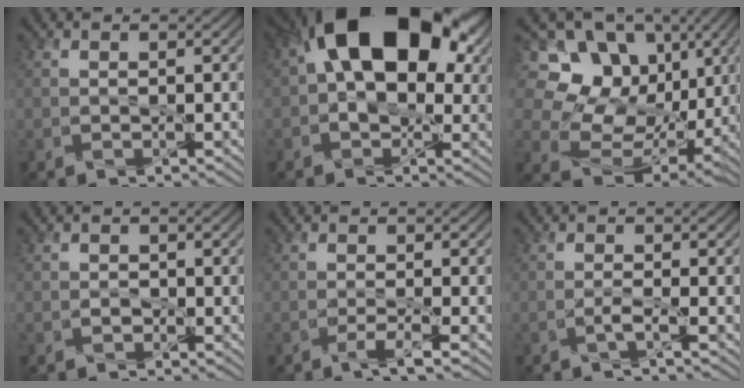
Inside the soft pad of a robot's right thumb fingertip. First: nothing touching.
{"total": 18.6, "force": [4.9, 11.3, 13.9], "torque": [-0.212, 0.034, 0.065]}
{"total": 16.6, "force": [5.2, 12.8, 9.2], "torque": [-0.245, 0.049, 0.117]}
{"total": 1.1, "force": [-0.8, 0.8, 0.3], "torque": [-0.001, -0.002, -0.015]}
{"total": 2.2, "force": [-1.6, -0.1, 1.6], "torque": [-0.030, 0.008, -0.034]}
{"total": 1.5, "force": [-1.1, -0.2, 1.0], "torque": [-0.022, 0.008, -0.024]}